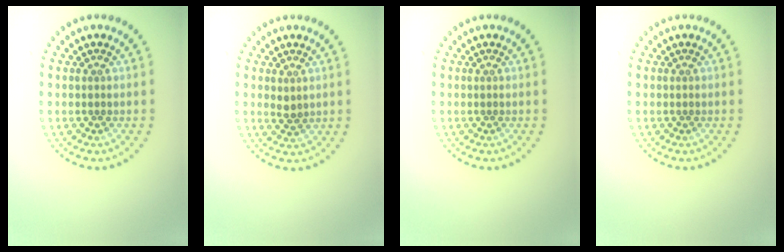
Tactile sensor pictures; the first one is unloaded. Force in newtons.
{"total": 1.0, "press": 0.9, "slide": 0.3}
{"total": 0.0}
{"total": 0.0}